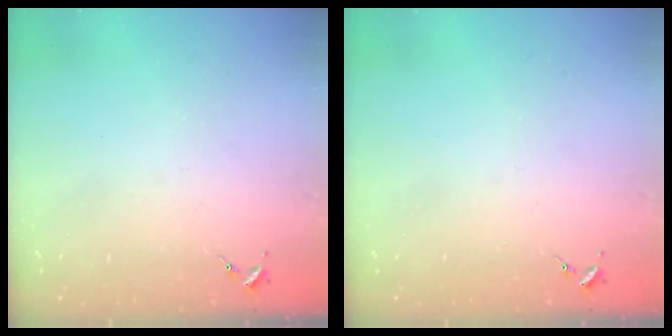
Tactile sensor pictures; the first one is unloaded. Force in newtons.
{"total": 0.0}